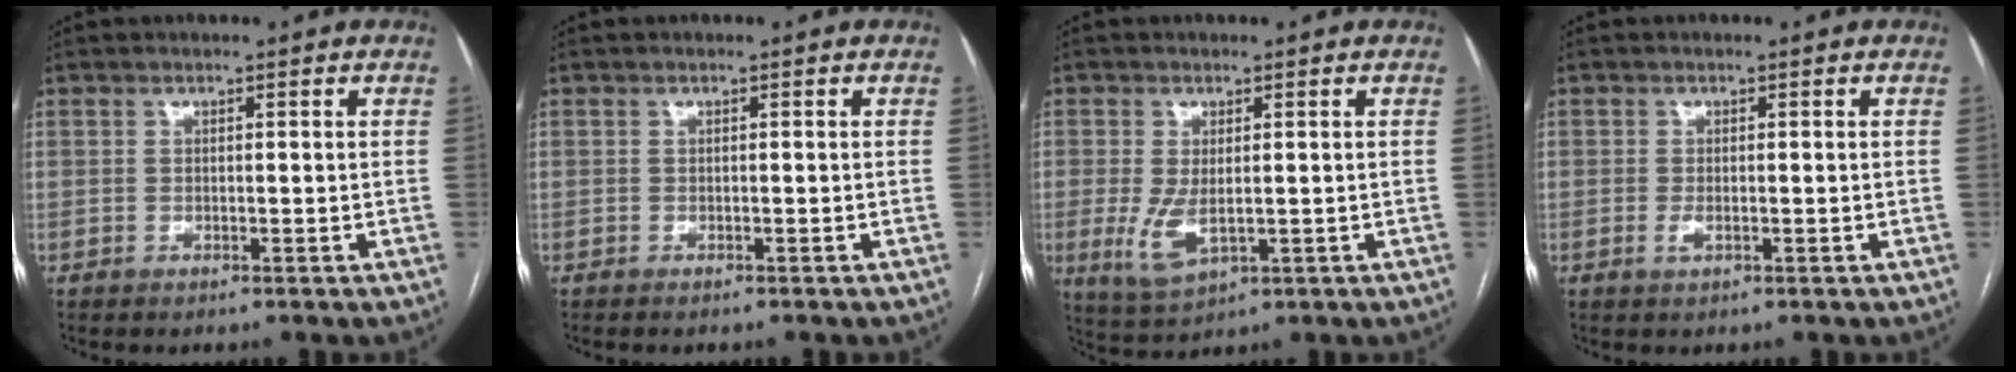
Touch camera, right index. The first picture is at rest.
{"total": 1.0, "force": [-0.9, 0.1, 0.5], "torque": [-0.007, -0.002, -0.012]}
{"total": 5.5, "force": [-0.6, 2.4, 4.9], "torque": [-0.109, -0.018, 0.003]}
{"total": 1.1, "force": [-0.3, 0.4, 1.0], "torque": [-0.023, -0.004, -0.002]}